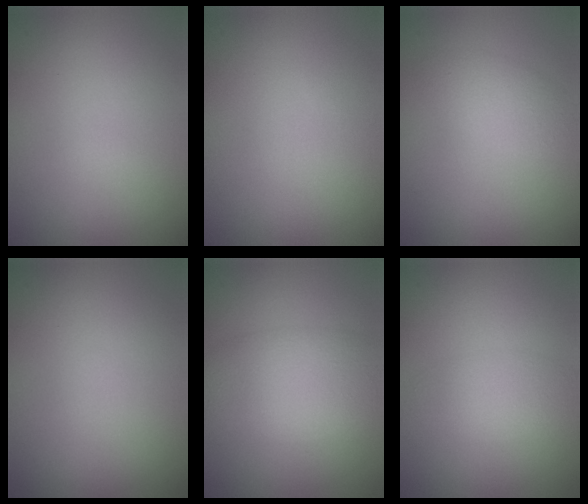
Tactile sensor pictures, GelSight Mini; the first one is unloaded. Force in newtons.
{"total": 0.0}
{"total": 2.2, "press": 2.2, "slide": 0.1}
{"total": 0.0}
{"total": 5.8, "press": 5.8, "slide": 0.1}
{"total": 2.3, "press": 2.3, "slide": 0.1}